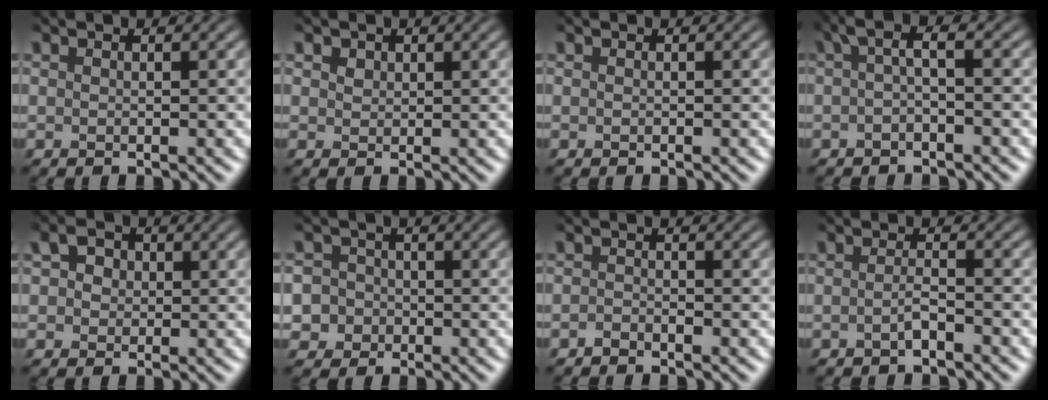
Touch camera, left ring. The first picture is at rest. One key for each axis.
{"total": 0.9, "fx": 0.5, "fy": 0.6, "fz": 0.2, "tx": -0.004, "ty": -0.001, "tz": 0.010}
{"total": 0.0}
{"total": 2.6, "fx": 0.0, "fy": 0.5, "fz": 2.5, "tx": -0.042, "ty": 0.005, "tz": -0.004}
{"total": 2.4, "fx": 0.6, "fy": 2.0, "fz": 1.1, "tx": -0.016, "ty": 0.005, "tz": 0.002}
{"total": 4.9, "fx": -1.4, "fy": 4.5, "fz": 1.2, "tx": -0.006, "ty": 0.010, "tz": -0.052}
{"total": 0.9, "fx": -0.7, "fy": 0.2, "fz": 0.4, "tx": -0.008, "ty": 0.001, "tz": -0.015}
{"total": 1.4, "fx": -0.8, "fy": 0.2, "fz": 1.1, "tx": -0.020, "ty": 0.003, "tz": -0.020}